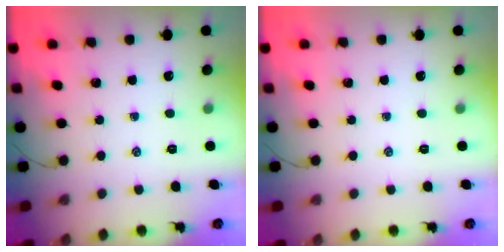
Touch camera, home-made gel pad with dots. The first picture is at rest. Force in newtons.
{"total": 0.0}